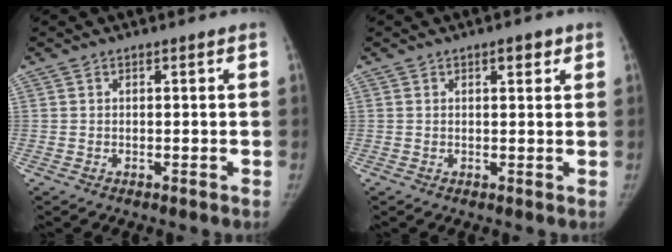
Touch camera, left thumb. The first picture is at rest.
{"total": 2.3, "force": [1.3, 1.0, 1.7], "torque": [-0.014, -0.004, 0.016]}